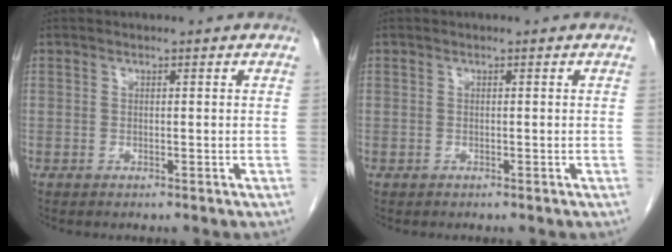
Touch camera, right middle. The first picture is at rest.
{"total": 0.0}